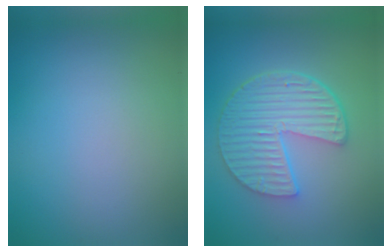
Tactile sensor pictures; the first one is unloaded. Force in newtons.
{"total": 6.7, "press": 4.8, "slide": 4.6}